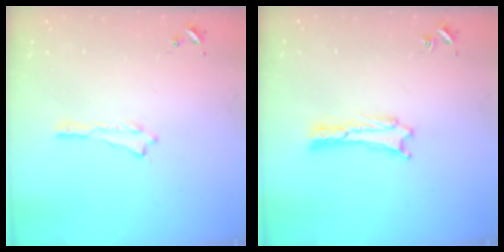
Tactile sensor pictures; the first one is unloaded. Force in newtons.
{"total": 0.8, "press": 0.8, "slide": 0.0}